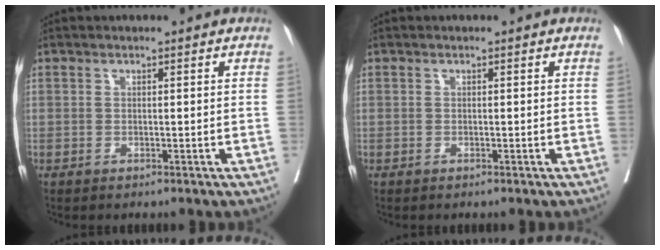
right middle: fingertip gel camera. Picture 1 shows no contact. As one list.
[{"total": 0.0}]